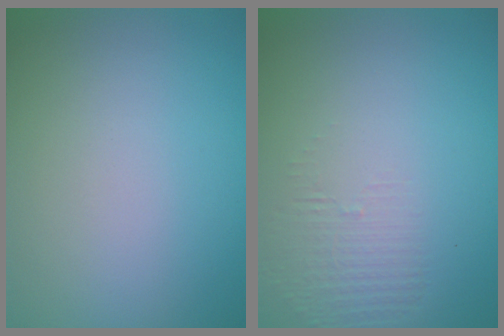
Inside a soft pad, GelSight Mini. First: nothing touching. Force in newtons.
{"total": 1.2, "press": 0.1, "slide": 1.2}